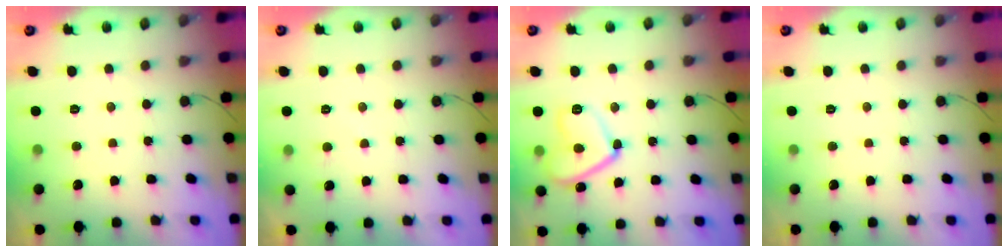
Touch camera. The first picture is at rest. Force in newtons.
{"total": 2.0, "press": 1.9, "slide": 0.3}
{"total": 13.2, "press": 13.2, "slide": 1.1}
{"total": 0.0}